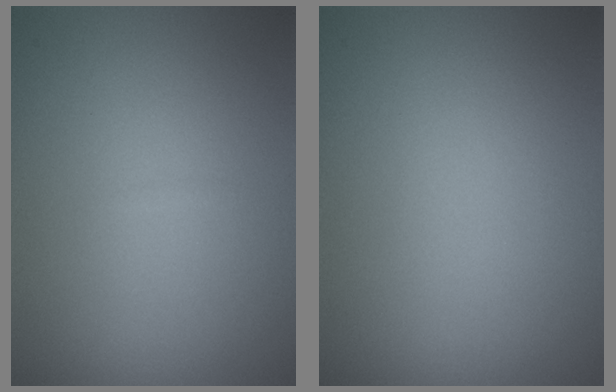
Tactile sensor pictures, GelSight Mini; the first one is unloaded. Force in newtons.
{"total": 0.0}